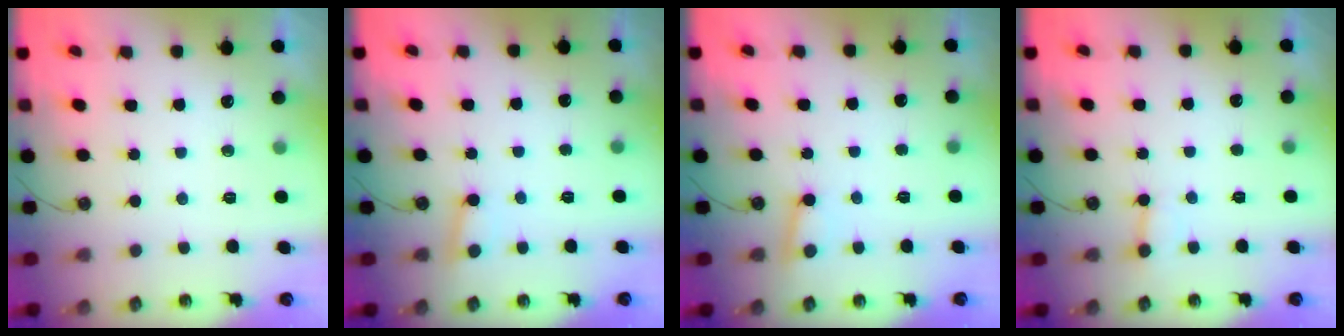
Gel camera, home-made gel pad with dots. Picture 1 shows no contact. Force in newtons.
{"total": 3.1, "press": 3.1, "slide": 0.4}
{"total": 3.7, "press": 3.6, "slide": 0.8}
{"total": 4.5, "press": 4.4, "slide": 0.6}